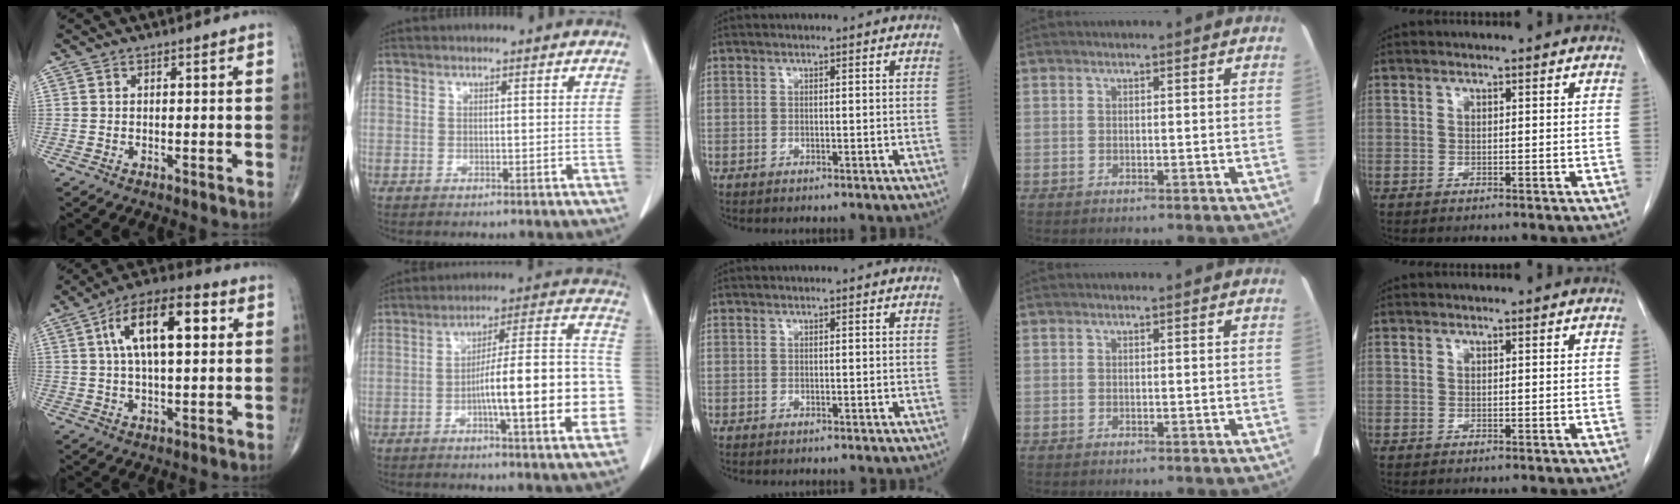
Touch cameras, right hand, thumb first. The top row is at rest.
{"thumb": {"total": 15.1, "force": [3.9, 6.4, 13.1], "torque": [-0.212, 0.017, 0.058]}, "index": {"total": 17.2, "force": [-4.2, 1.8, 16.6], "torque": [-0.226, 0.024, -0.060]}}